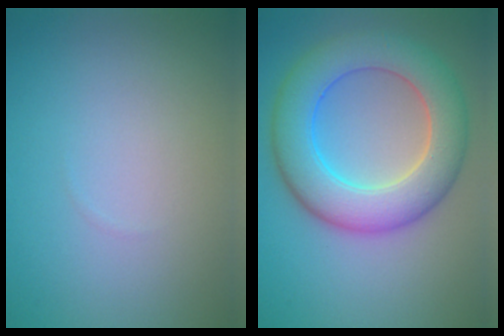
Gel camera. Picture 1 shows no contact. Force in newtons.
{"total": 8.5, "press": 8.5, "slide": 0.2}